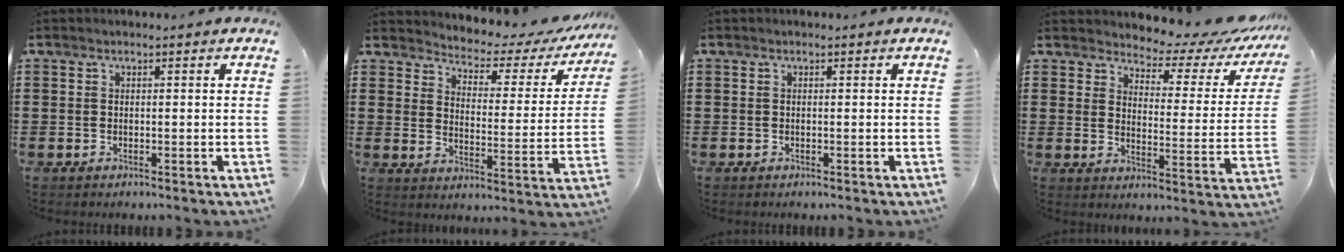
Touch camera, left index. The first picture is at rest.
{"total": 2.9, "force": [2.6, 1.0, 0.9], "torque": [-0.038, -0.022, 0.034]}
{"total": 0.0}
{"total": 5.2, "force": [4.9, 1.3, 1.1], "torque": [-0.036, -0.041, 0.079]}